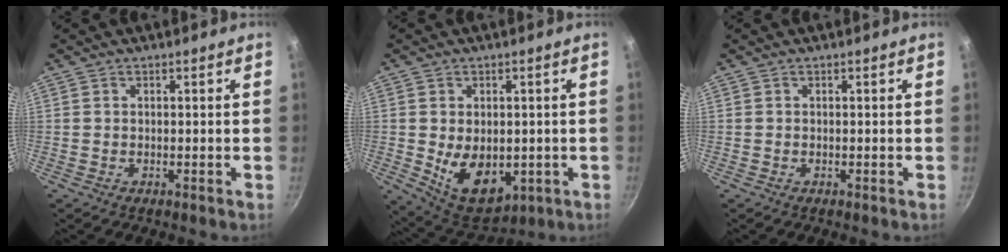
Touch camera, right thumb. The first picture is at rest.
{"total": 11.7, "force": [-1.5, 7.8, 8.6], "torque": [-0.104, -0.017, 0.002]}
{"total": 0.0}